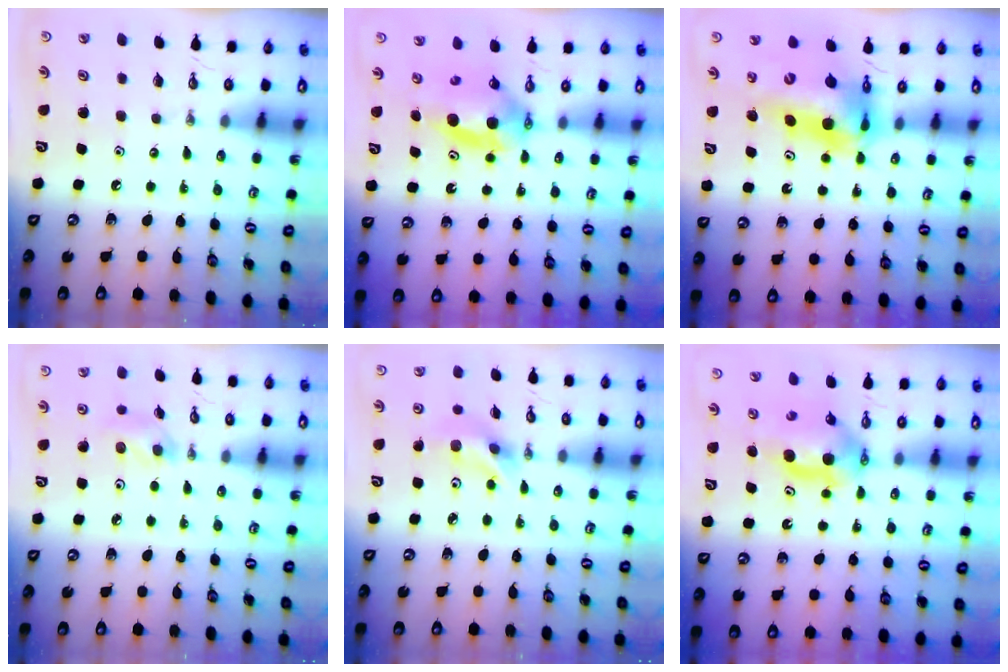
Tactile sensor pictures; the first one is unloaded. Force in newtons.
{"total": 6.6, "press": 6.2, "slide": 2.5}
{"total": 13.7, "press": 13.6, "slide": 1.3}
{"total": 4.6, "press": 4.6, "slide": 0.4}
{"total": 9.4, "press": 5.3, "slide": 7.8}
{"total": 5.2, "press": 5.2, "slide": 0.2}